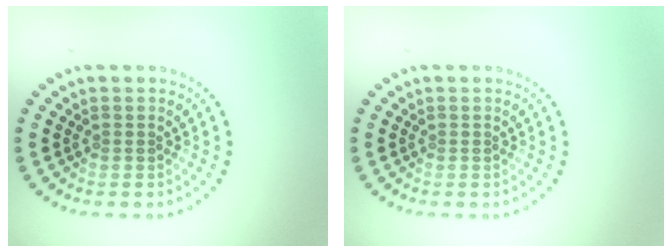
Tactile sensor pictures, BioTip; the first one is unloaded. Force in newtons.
{"total": 0.0}